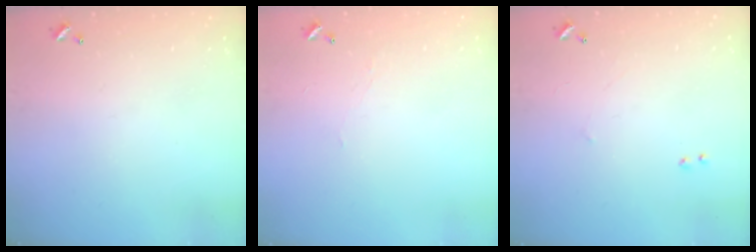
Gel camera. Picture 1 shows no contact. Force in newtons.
{"total": 0.8, "press": 0.7, "slide": 0.4}
{"total": 2.5, "press": 2.4, "slide": 0.4}